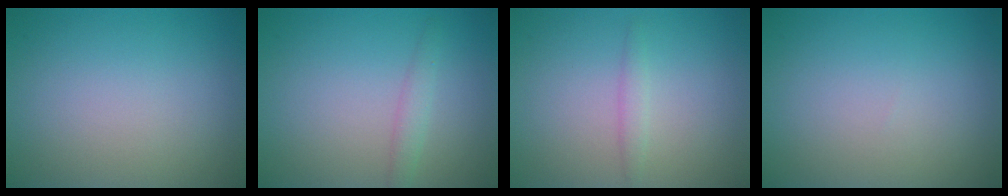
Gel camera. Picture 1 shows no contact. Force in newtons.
{"total": 1.4, "press": 1.4, "slide": 0.0}
{"total": 1.0, "press": 1.0, "slide": 0.0}
{"total": 0.0}